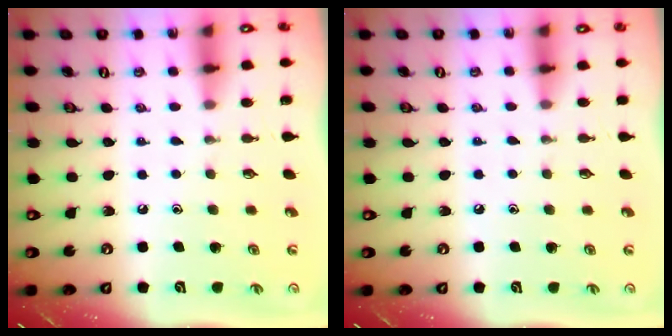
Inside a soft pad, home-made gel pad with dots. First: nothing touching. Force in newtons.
{"total": 2.6, "press": 2.6, "slide": 0.4}